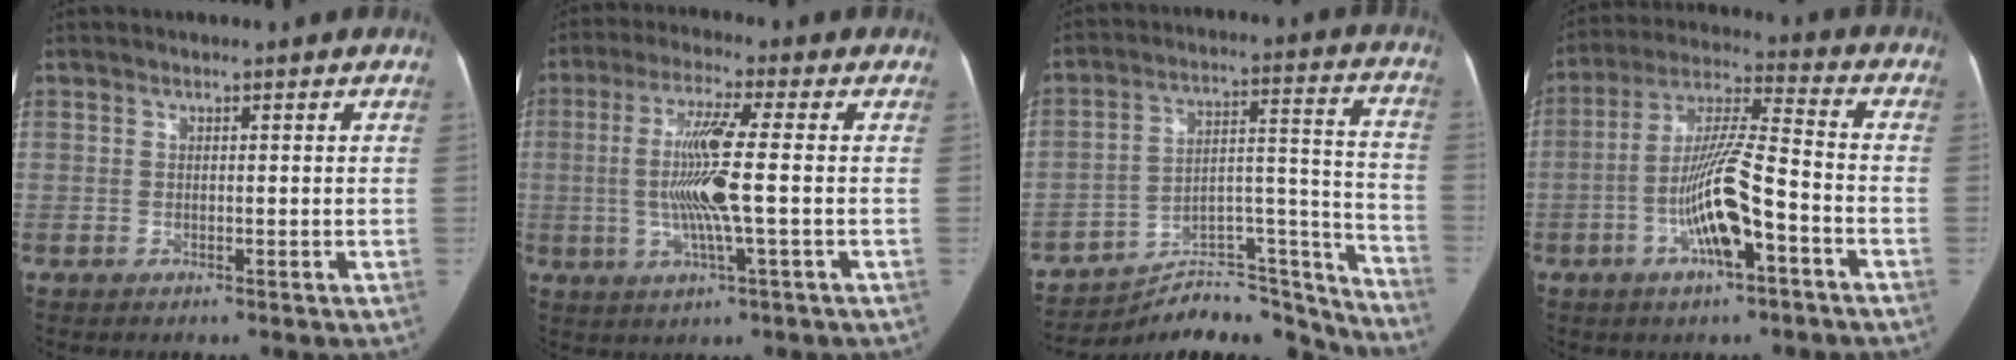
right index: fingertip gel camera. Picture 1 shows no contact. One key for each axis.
{"total": 9.9, "fx": -0.5, "fy": 0.1, "fz": 9.9, "tx": -0.198, "ty": 0.002, "tz": -0.014}
{"total": 18.0, "fx": -17.3, "fy": 4.1, "fz": 2.9, "tx": -0.019, "ty": 0.079, "tz": -0.255}
{"total": 12.7, "fx": -4.5, "fy": 2.0, "fz": 11.7, "tx": -0.229, "ty": 0.011, "tz": -0.078}